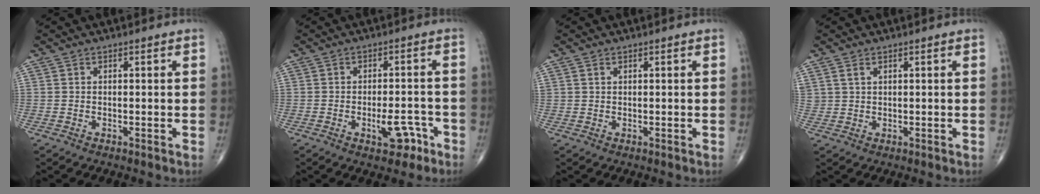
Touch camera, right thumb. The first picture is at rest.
{"total": 5.7, "force": [-2.8, 2.8, 4.0], "torque": [-0.045, 0.024, -0.036]}
{"total": 0.6, "force": [0.4, 0.4, 0.3], "torque": [-0.002, 0.001, 0.008]}
{"total": 1.7, "force": [1.1, 1.0, 0.8], "torque": [-0.015, -0.001, 0.026]}